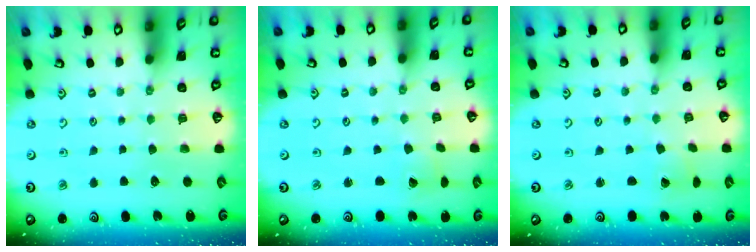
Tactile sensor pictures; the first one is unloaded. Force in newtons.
{"total": 2.4, "press": 2.4, "slide": 0.2}
{"total": 2.0, "press": 2.0, "slide": 0.2}